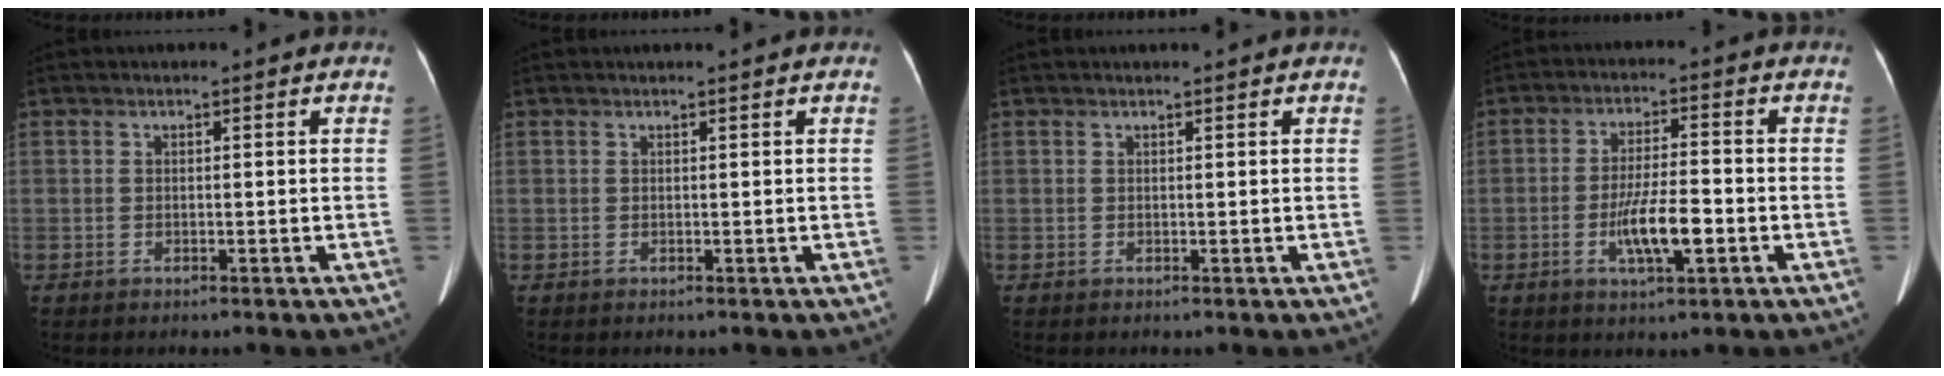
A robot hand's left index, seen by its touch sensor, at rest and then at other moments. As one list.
[{"total": 0.8, "force": [0.8, 0.0, 0.2], "torque": [-0.009, 0.007, 0.011]}, {"total": 1.0, "force": [1.0, 0.0, 0.3], "torque": [-0.011, 0.009, 0.015]}, {"total": 7.2, "force": [-2.3, 1.3, 6.7], "torque": [-0.130, -0.003, -0.039]}]